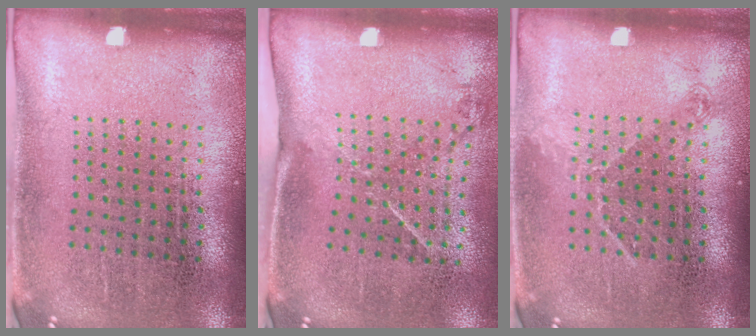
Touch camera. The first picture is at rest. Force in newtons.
{"total": 1.5, "press": 0.9, "slide": 1.1}
{"total": 1.1, "press": 0.8, "slide": 0.6}